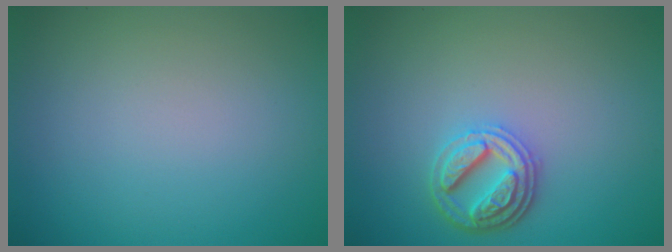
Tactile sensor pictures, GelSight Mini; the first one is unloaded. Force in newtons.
{"total": 3.5, "press": 3.1, "slide": 1.6}